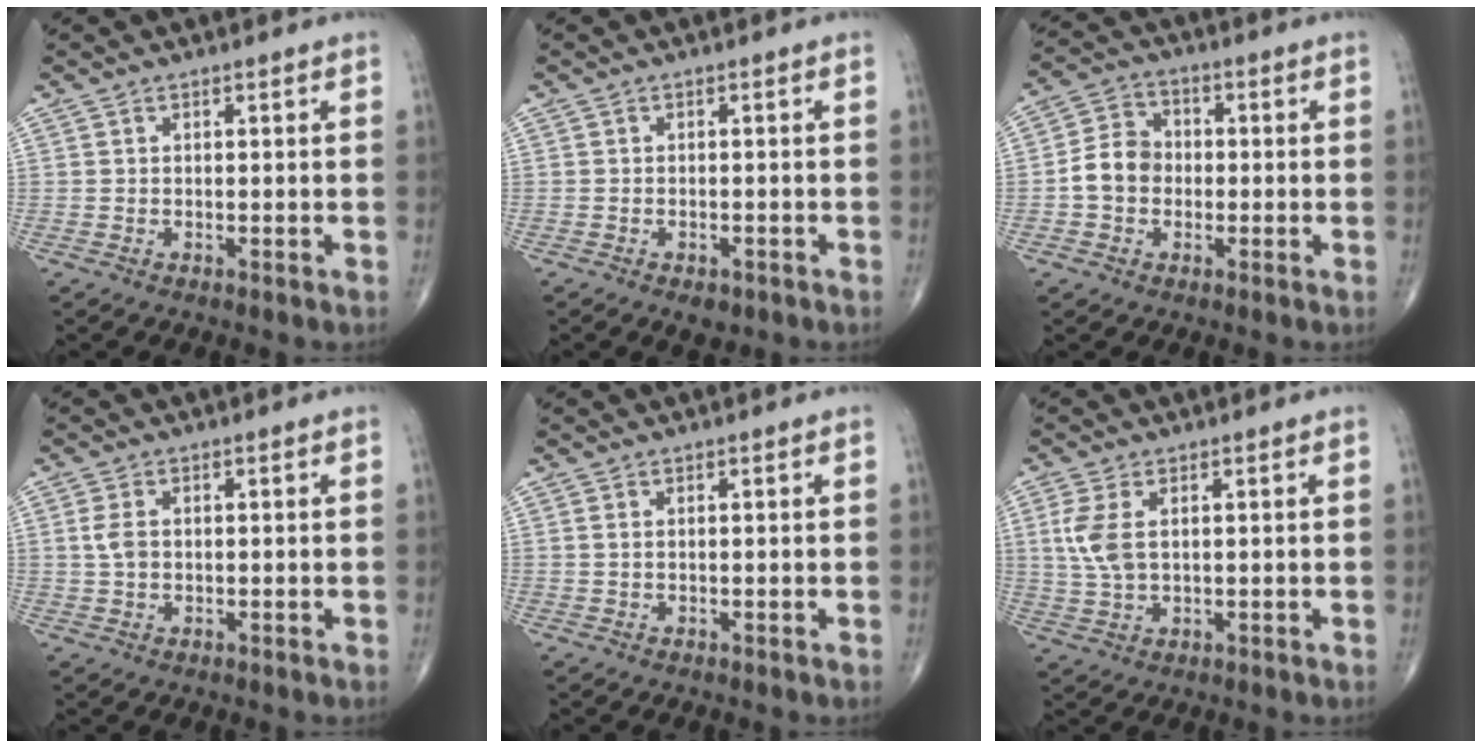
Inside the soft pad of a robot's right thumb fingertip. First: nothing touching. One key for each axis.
{"total": 2.6, "fx": -1.5, "fy": 1.5, "fz": 1.6, "tx": -0.021, "ty": 0.005, "tz": -0.015}
{"total": 7.4, "fx": -1.0, "fy": 6.1, "fz": 4.0, "tx": -0.058, "ty": 0.025, "tz": -0.032}
{"total": 3.0, "fx": 0.3, "fy": 2.1, "fz": 2.2, "tx": -0.048, "ty": 0.002, "tz": 0.005}
{"total": 0.7, "fx": 0.2, "fy": 0.4, "fz": 0.6, "tx": -0.017, "ty": 0.004, "tz": 0.008}
{"total": 6.1, "fx": 1.4, "fy": 3.3, "fz": 4.9, "tx": -0.119, "ty": -0.001, "tz": 0.031}